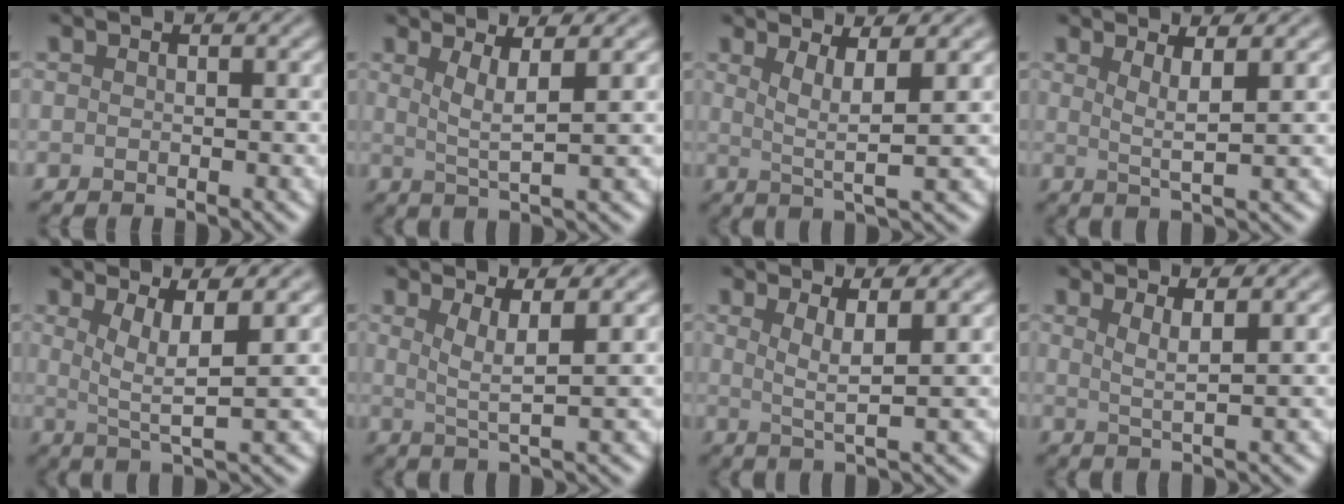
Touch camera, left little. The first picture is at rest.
{"total": 3.2, "force": [1.2, 0.6, 2.8], "torque": [-0.048, -0.006, 0.025]}
{"total": 3.5, "force": [1.3, 0.6, 3.2], "torque": [-0.058, -0.008, 0.026]}
{"total": 2.6, "force": [1.2, 0.5, 2.3], "torque": [-0.036, -0.005, 0.021]}
{"total": 4.1, "force": [1.3, 0.8, 3.8], "torque": [-0.068, -0.006, 0.027]}
{"total": 3.1, "force": [1.2, 0.6, 2.8], "torque": [-0.047, -0.006, 0.024]}
{"total": 3.0, "force": [1.2, 0.5, 2.7], "torque": [-0.045, -0.006, 0.022]}
{"total": 2.3, "force": [1.2, 0.5, 2.0], "torque": [-0.031, -0.004, 0.019]}